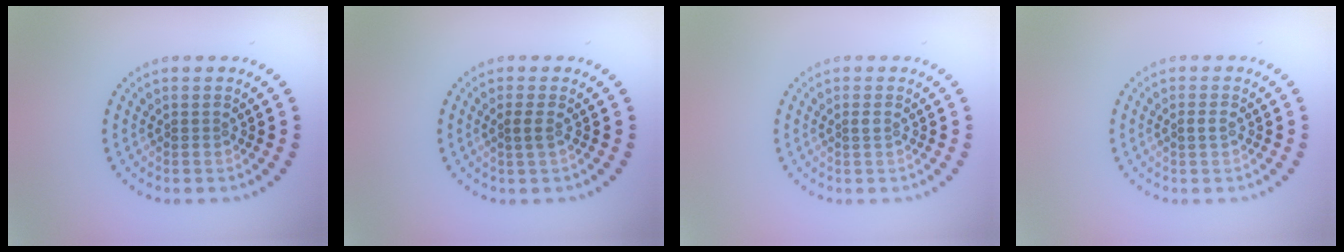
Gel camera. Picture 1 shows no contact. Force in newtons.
{"total": 1.1, "press": 0.8, "slide": 0.7}
{"total": 0.5, "press": 0.4, "slide": 0.3}
{"total": 1.0, "press": 1.0, "slide": 0.0}